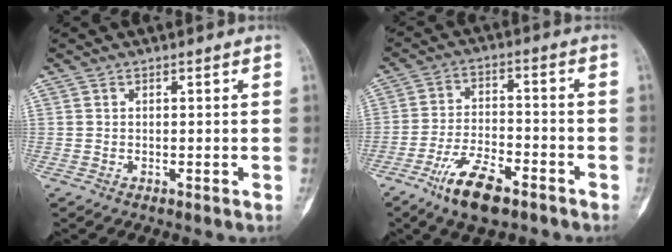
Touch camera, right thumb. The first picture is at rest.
{"total": 11.2, "force": [-7.2, 4.4, 7.4], "torque": [-0.129, 0.033, -0.131]}